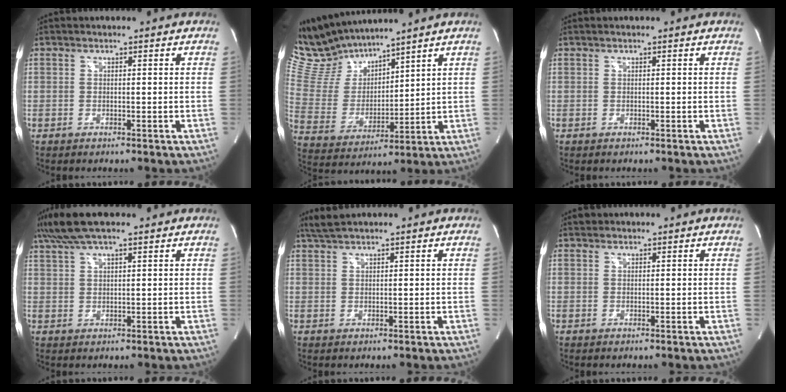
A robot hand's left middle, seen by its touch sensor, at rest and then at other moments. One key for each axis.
{"total": 11.3, "fx": 10.9, "fy": 2.0, "fz": 2.3, "tx": -0.072, "ty": 0.010, "tz": 0.235}
{"total": 0.0}
{"total": 8.2, "fx": 6.2, "fy": 1.4, "fz": 5.1, "tx": -0.103, "ty": 0.041, "tz": 0.113}
{"total": 2.9, "fx": 2.6, "fy": 0.0, "fz": 1.3, "tx": -0.031, "ty": 0.015, "tz": 0.053}
{"total": 0.6, "fx": 0.5, "fy": 0.3, "fz": 0.0, "tx": -0.003, "ty": 0.004, "tz": 0.008}